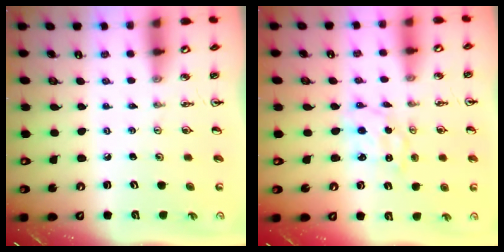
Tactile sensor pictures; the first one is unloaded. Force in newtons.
{"total": 1.4, "press": 1.4, "slide": 0.0}